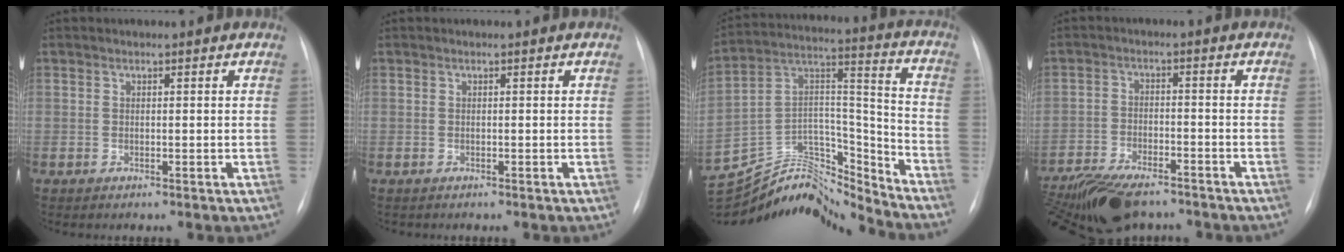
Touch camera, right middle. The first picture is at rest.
{"total": 0.0}
{"total": 20.5, "force": [-19.8, 3.9, 3.7], "torque": [-0.081, 0.068, -0.330]}
{"total": 14.1, "force": [-11.2, 4.7, 7.2], "torque": [-0.139, -0.019, -0.182]}